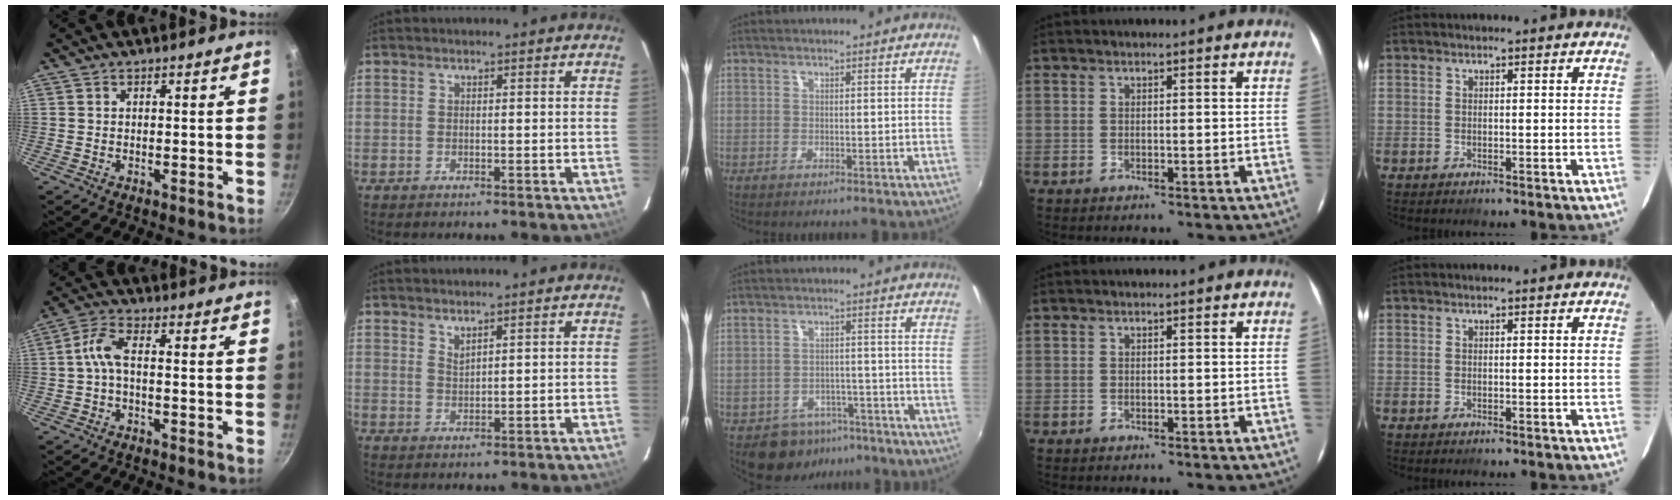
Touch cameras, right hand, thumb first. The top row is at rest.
{"thumb": {"total": 4.7, "force": [-0.9, 1.9, 4.2], "torque": [-0.100, 0.022, -0.028]}, "index": {"total": 1.7, "force": [1.5, 0.2, 0.8], "torque": [-0.014, 0.000, 0.027]}, "middle": {"total": 7.4, "force": [-5.1, 5.1, 1.9], "torque": [-0.044, 0.015, -0.060]}}